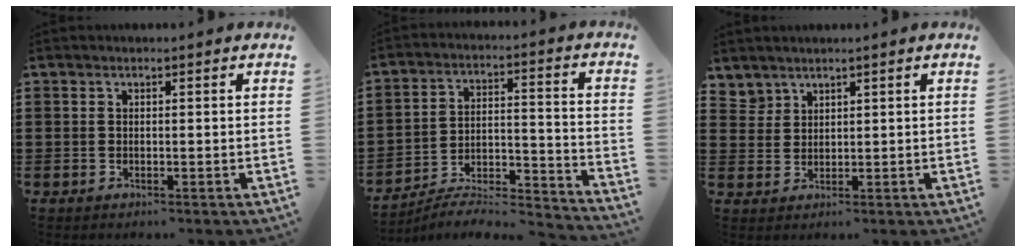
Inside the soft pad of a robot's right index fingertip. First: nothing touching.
{"total": 6.3, "force": [-5.8, 1.3, 2.2], "torque": [-0.036, -0.001, -0.116]}
{"total": 2.9, "force": [2.4, 1.7, -0.1], "torque": [-0.011, 0.004, 0.048]}